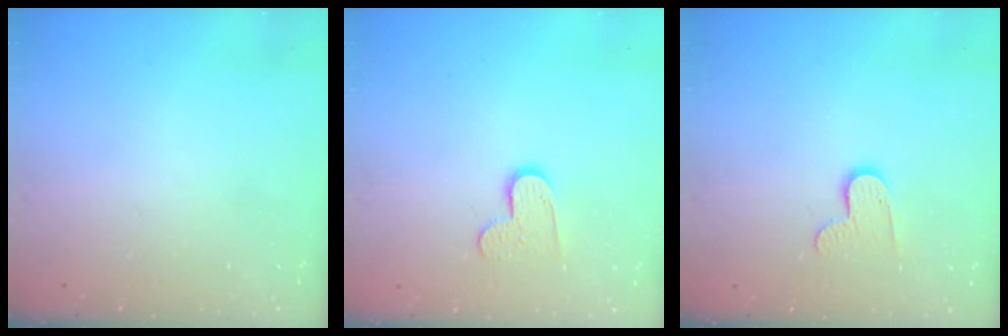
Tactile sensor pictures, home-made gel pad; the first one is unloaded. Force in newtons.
{"total": 8.0, "press": 8.0, "slide": 0.6}
{"total": 7.4, "press": 7.4, "slide": 0.3}